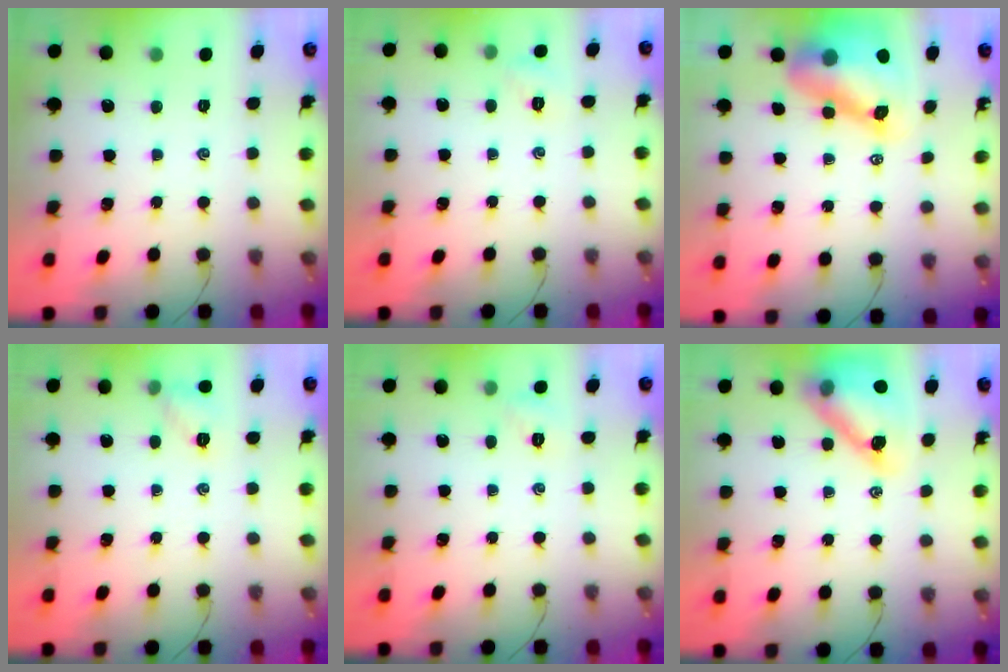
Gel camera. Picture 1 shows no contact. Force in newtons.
{"total": 2.6, "press": 2.6, "slide": 0.6}
{"total": 11.2, "press": 10.7, "slide": 3.5}
{"total": 6.4, "press": 6.3, "slide": 0.9}
{"total": 2.6, "press": 2.6, "slide": 0.6}
{"total": 14.8, "press": 14.3, "slide": 4.1}